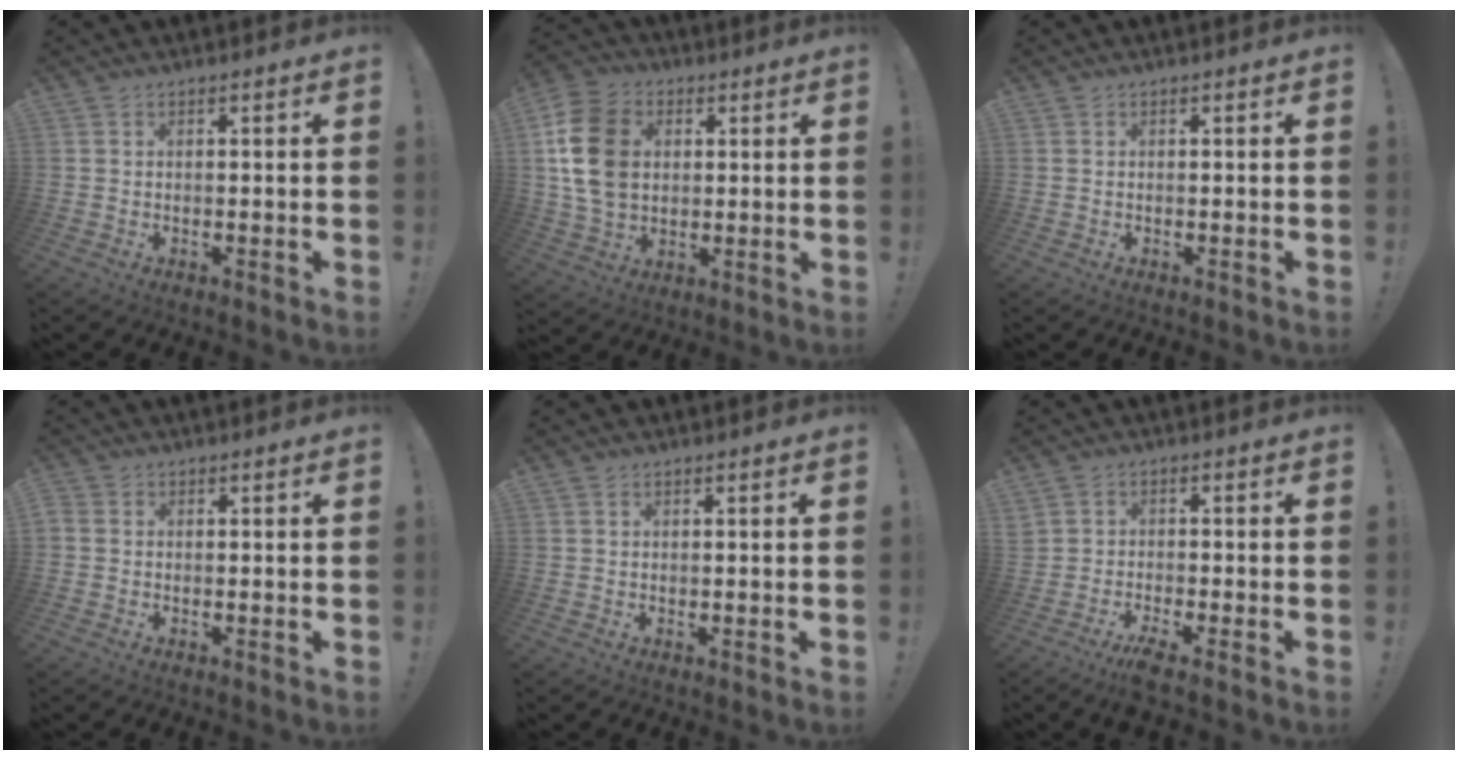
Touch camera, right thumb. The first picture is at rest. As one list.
[{"total": 17.4, "force": [2.8, 13.4, 10.8], "torque": [-0.193, 0.002, 0.058]}, {"total": 0.0}, {"total": 1.2, "force": [-0.4, 0.9, 0.6], "torque": [-0.019, 0.006, -0.004]}, {"total": 0.6, "force": [0.4, 0.3, 0.1], "torque": [0.004, -0.002, 0.008]}, {"total": 4.4, "force": [-3.4, 0.3, 2.7], "torque": [-0.062, 0.006, -0.060]}]